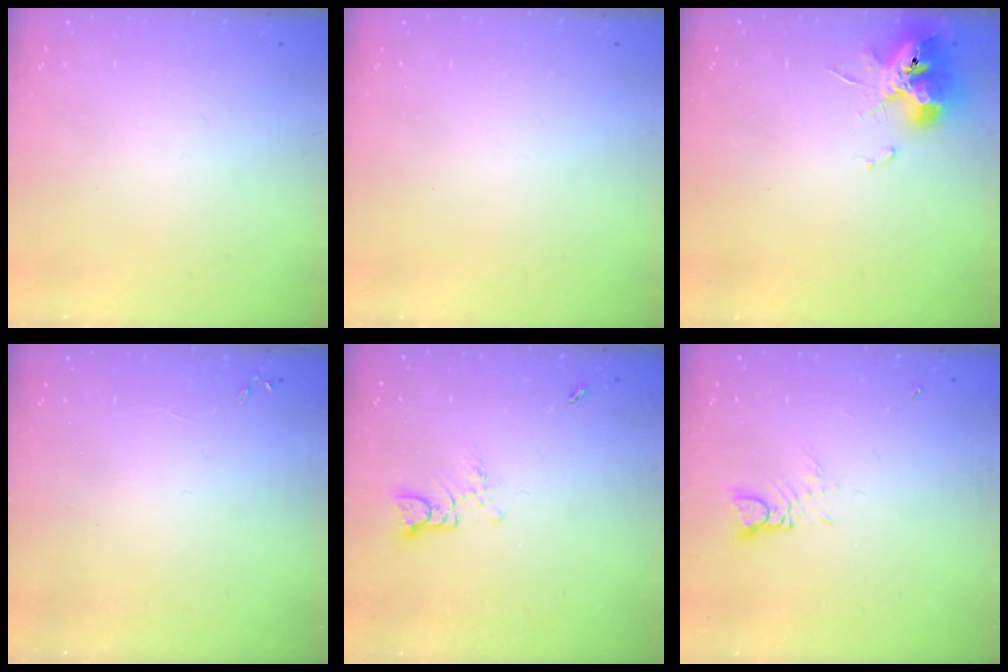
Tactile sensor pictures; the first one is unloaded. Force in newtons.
{"total": 0.0}
{"total": 11.2, "press": 11.1, "slide": 0.6}
{"total": 0.0}
{"total": 2.7, "press": 2.7, "slide": 0.2}
{"total": 2.9, "press": 2.9, "slide": 0.3}